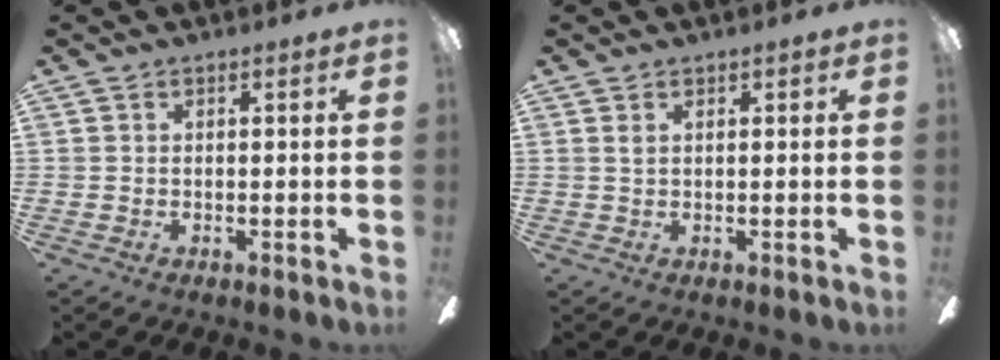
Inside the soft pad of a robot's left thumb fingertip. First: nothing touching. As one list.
[{"total": 1.0, "force": [0.5, 0.3, 0.7], "torque": [-0.017, 0.002, 0.009]}]